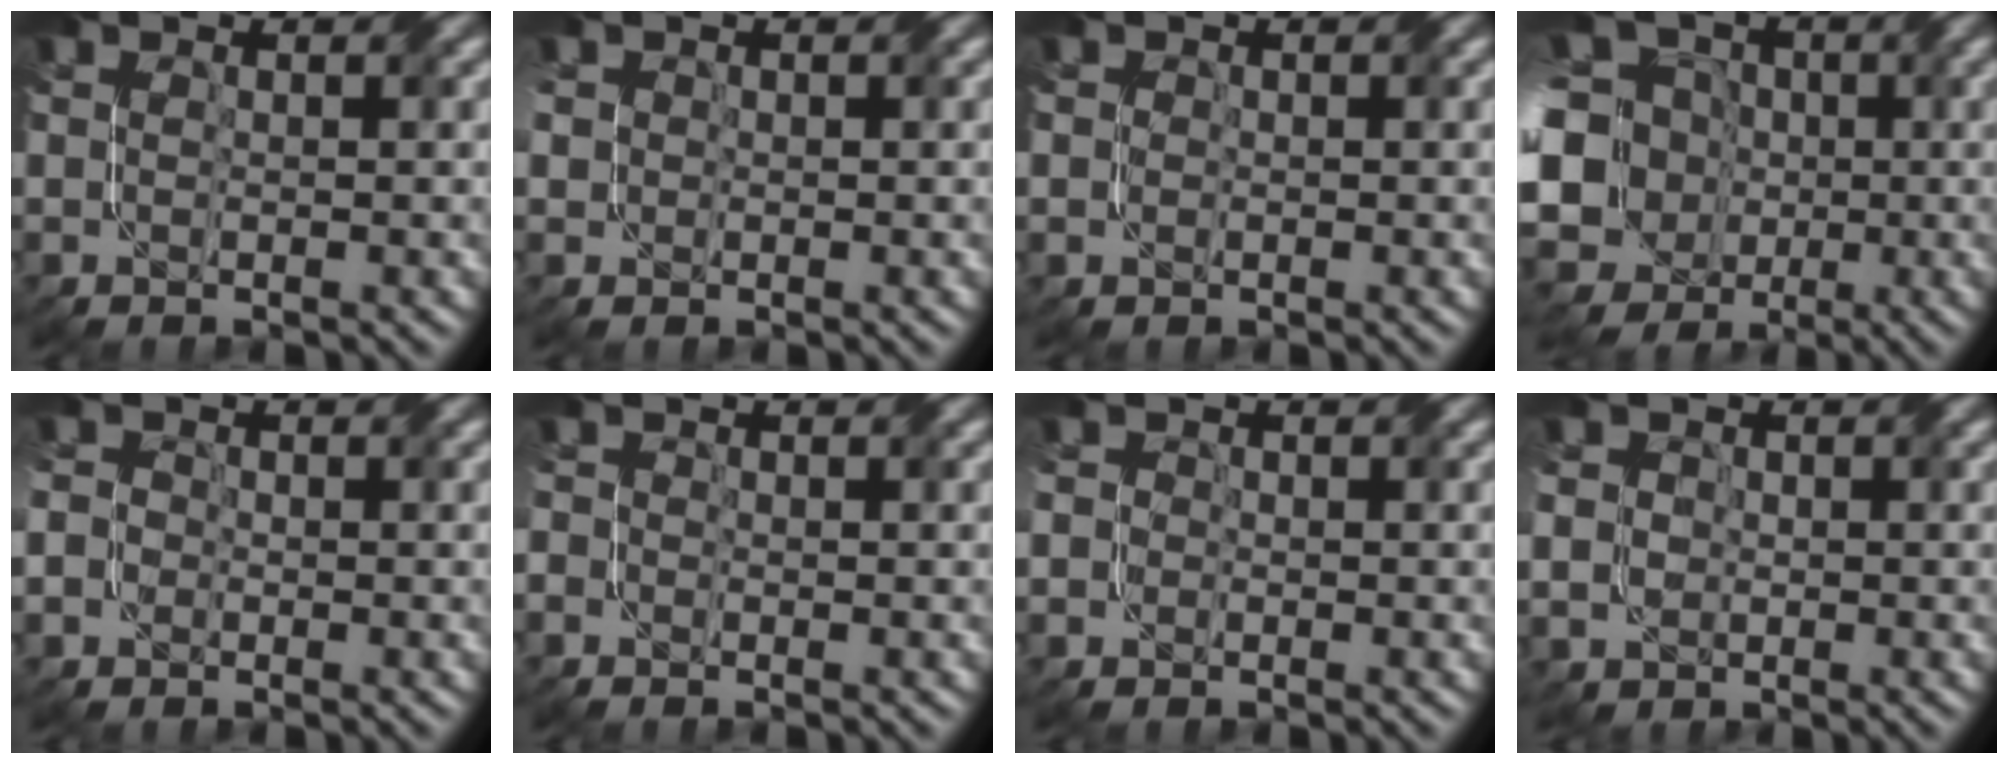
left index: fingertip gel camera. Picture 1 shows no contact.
{"total": 2.1, "force": [0.4, 1.9, 0.7], "torque": [-0.036, 0.012, 0.007]}
{"total": 1.1, "force": [0.4, 1.0, 0.1], "torque": [-0.005, 0.004, 0.006]}
{"total": 17.3, "force": [-2.6, 15.2, 7.8], "torque": [-0.187, 0.029, -0.078]}
{"total": 4.7, "force": [-0.9, 4.3, 1.8], "torque": [-0.052, 0.010, -0.053]}
{"total": 1.7, "force": [-0.3, 1.6, 0.6], "torque": [-0.008, 0.010, -0.021]}
{"total": 4.4, "force": [-0.2, 4.1, 1.8], "torque": [-0.051, 0.015, -0.042]}
{"total": 5.4, "force": [0.6, 4.9, 2.4], "torque": [-0.065, 0.013, -0.018]}